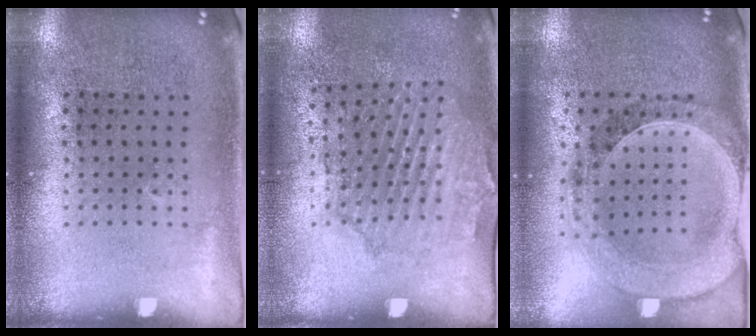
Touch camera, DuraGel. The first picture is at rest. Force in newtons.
{"total": 1.6, "press": 1.5, "slide": 0.4}
{"total": 1.5, "press": 1.4, "slide": 0.4}